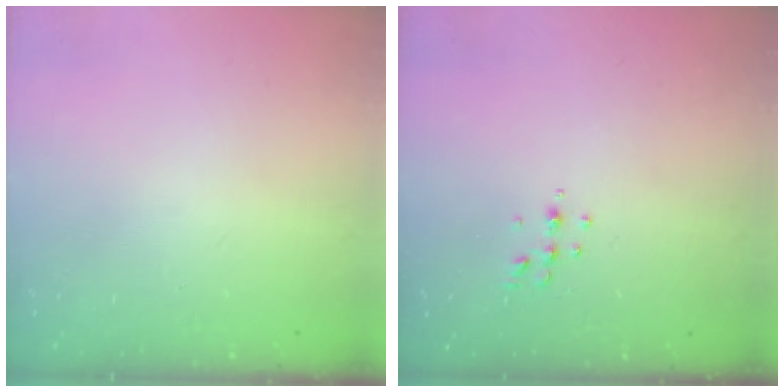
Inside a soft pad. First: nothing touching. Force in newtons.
{"total": 4.6, "press": 4.5, "slide": 1.0}